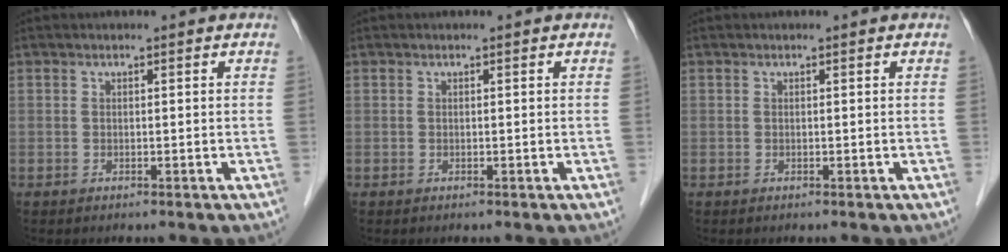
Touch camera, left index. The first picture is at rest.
{"total": 0.0}
{"total": 0.0}